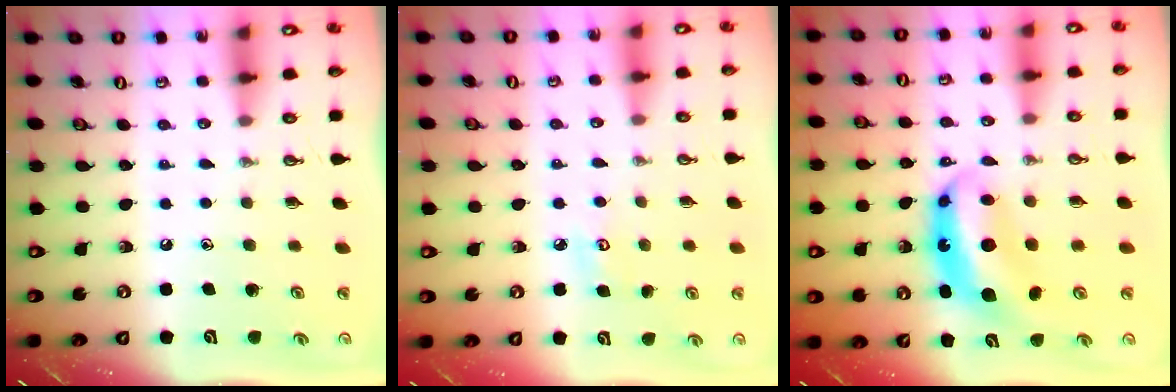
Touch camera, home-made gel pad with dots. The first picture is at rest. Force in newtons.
{"total": 4.9, "press": 4.9, "slide": 0.4}
{"total": 8.4, "press": 8.4, "slide": 1.0}